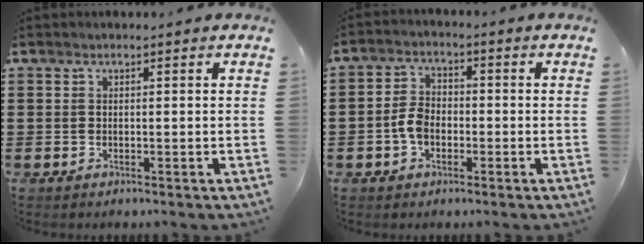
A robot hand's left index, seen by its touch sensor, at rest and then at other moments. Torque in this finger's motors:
{"motor_torque": [0.61, 0.60, 0.18, 0.05]}